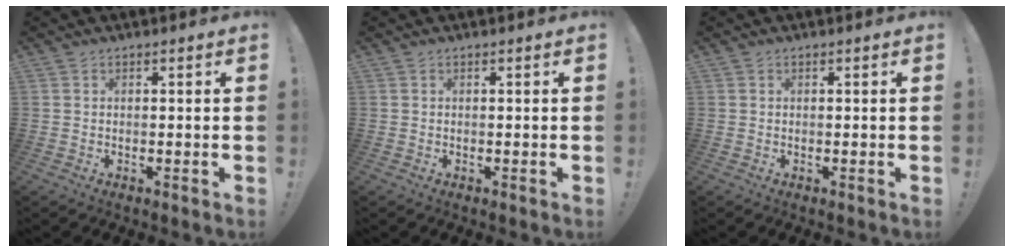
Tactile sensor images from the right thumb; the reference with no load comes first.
{"total": 0.0}
{"total": 0.0}